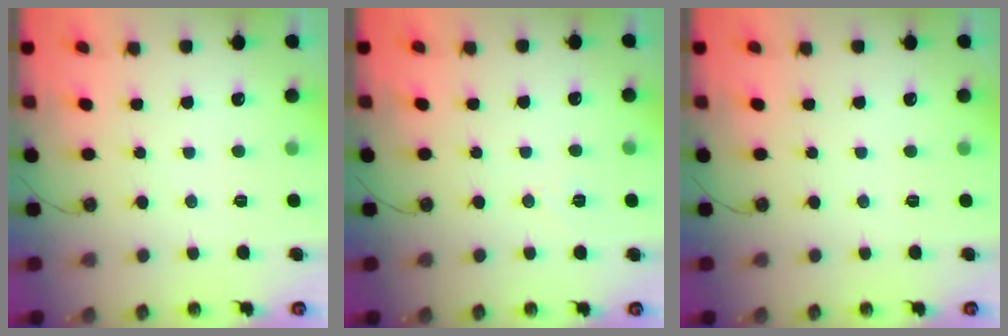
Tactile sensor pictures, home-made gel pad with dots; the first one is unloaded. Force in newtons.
{"total": 5.1, "press": 4.4, "slide": 2.6}
{"total": 0.0}